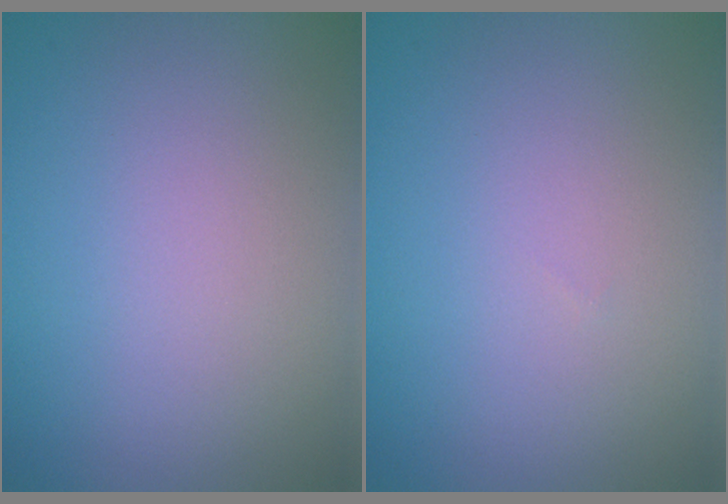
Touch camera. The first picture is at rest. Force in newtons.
{"total": 0.0}